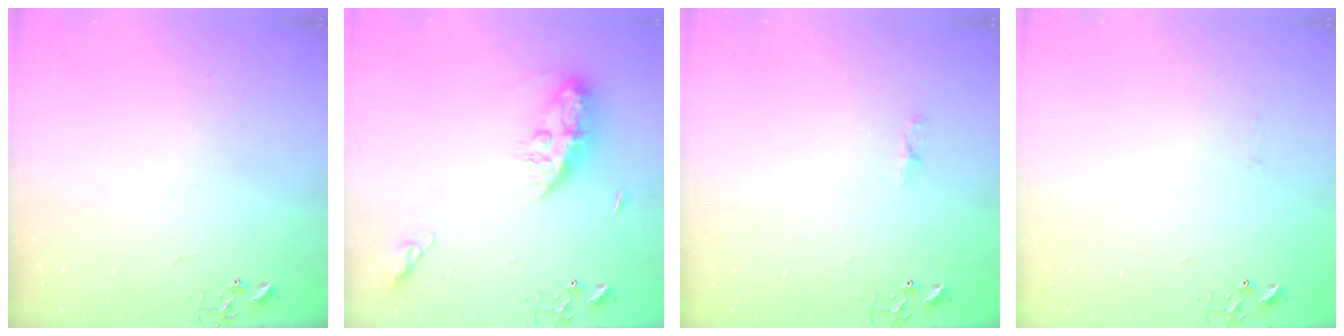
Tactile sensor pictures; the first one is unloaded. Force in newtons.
{"total": 9.8, "press": 9.8, "slide": 0.5}
{"total": 3.9, "press": 3.8, "slide": 0.5}
{"total": 2.8, "press": 2.8, "slide": 0.5}